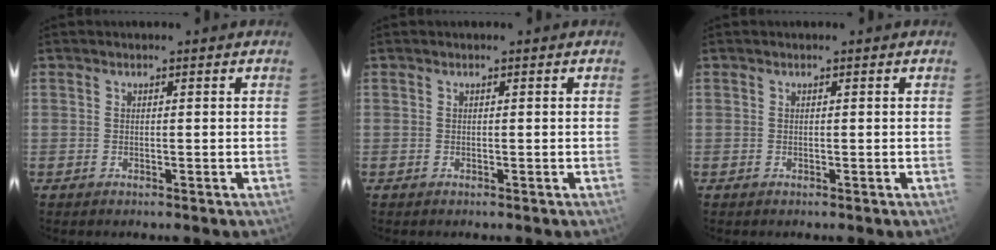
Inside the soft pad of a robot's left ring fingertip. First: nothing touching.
{"total": 0.0}
{"total": 0.0}